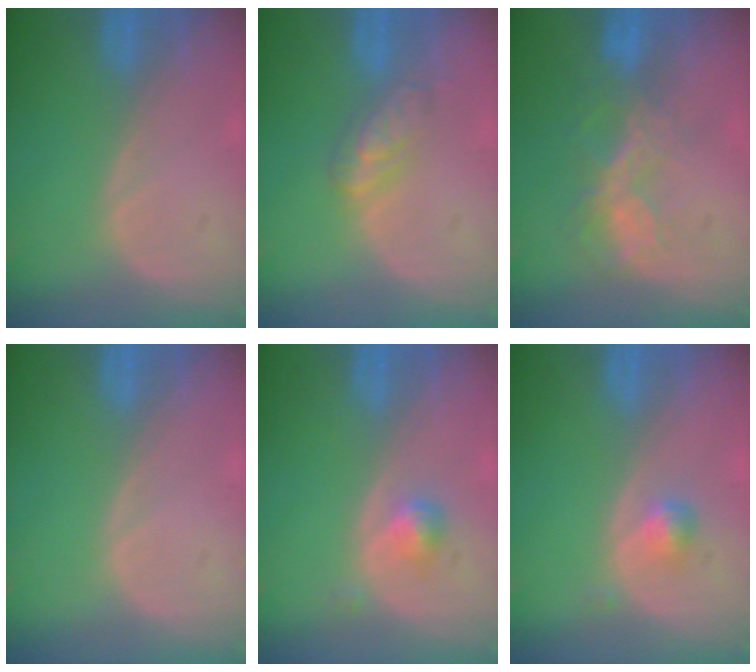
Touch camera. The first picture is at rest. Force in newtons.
{"total": 4.7, "press": 4.5, "slide": 1.5}
{"total": 6.8, "press": 5.8, "slide": 3.4}
{"total": 0.0}
{"total": 2.2, "press": 2.2, "slide": 0.2}
{"total": 2.0, "press": 2.0, "slide": 0.2}